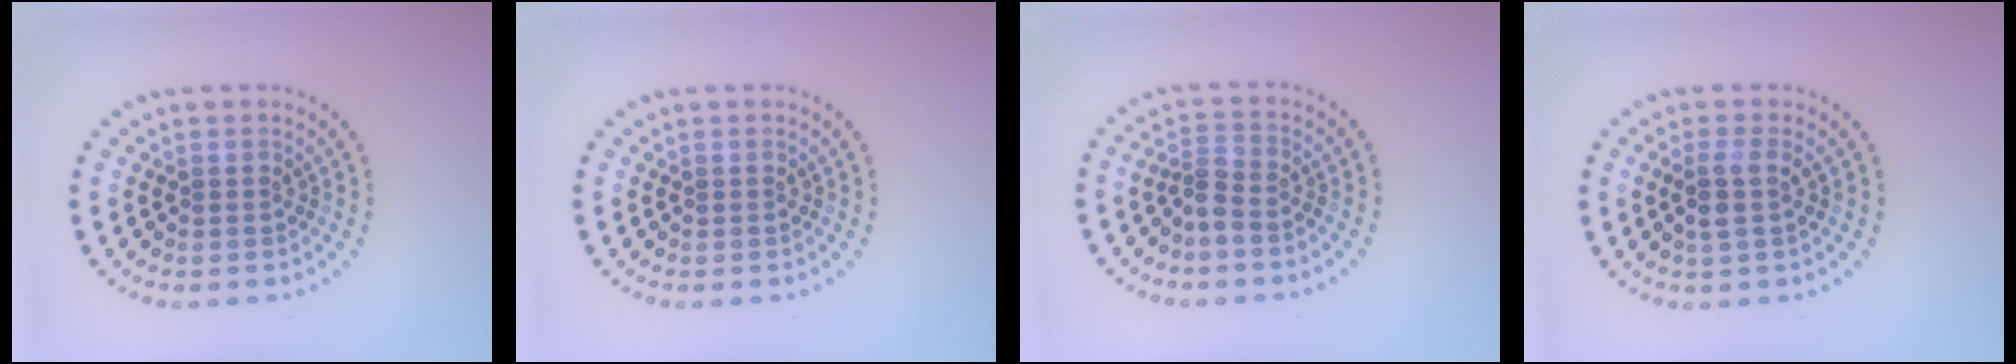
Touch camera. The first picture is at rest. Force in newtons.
{"total": 0.0}
{"total": 2.1, "press": 1.6, "slide": 1.5}
{"total": 1.9, "press": 1.7, "slide": 0.9}